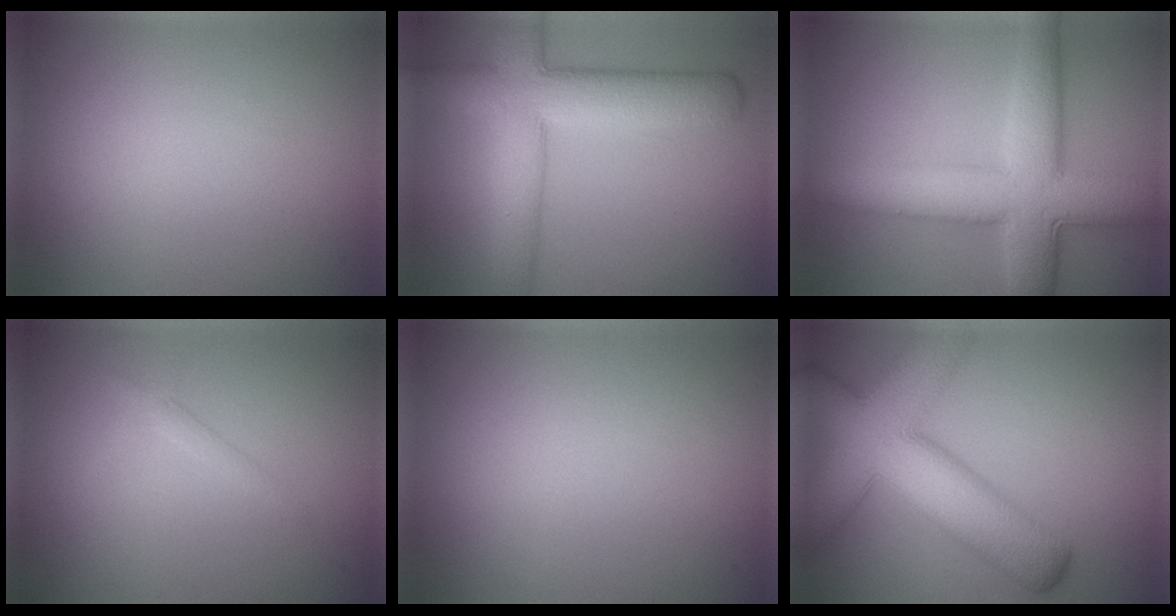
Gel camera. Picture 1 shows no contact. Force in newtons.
{"total": 8.4, "press": 8.4, "slide": 0.6}
{"total": 8.9, "press": 8.9, "slide": 0.1}
{"total": 1.1, "press": 1.1, "slide": 0.1}
{"total": 0.0}
{"total": 11.7, "press": 11.6, "slide": 0.6}